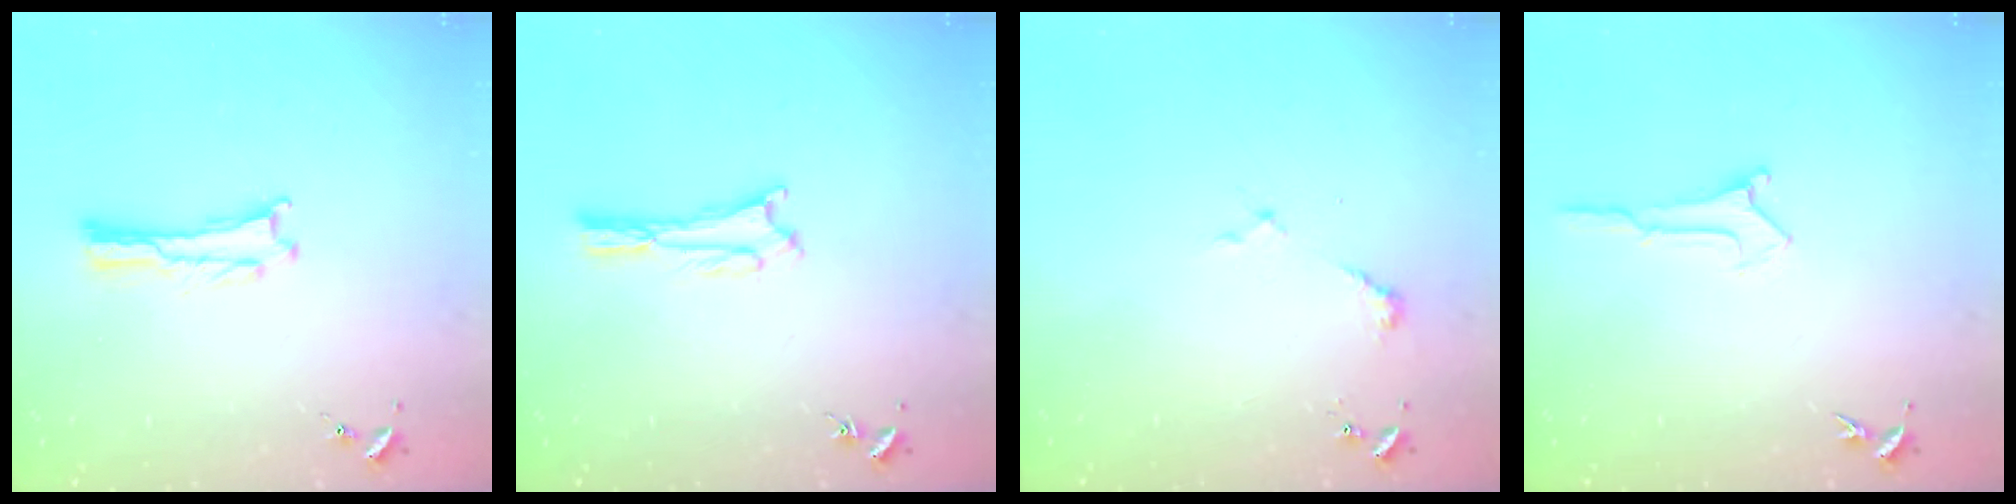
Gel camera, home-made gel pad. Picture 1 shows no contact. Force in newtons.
{"total": 1.7, "press": 1.7, "slide": 0.3}
{"total": 2.4, "press": 2.3, "slide": 0.3}
{"total": 0.0}